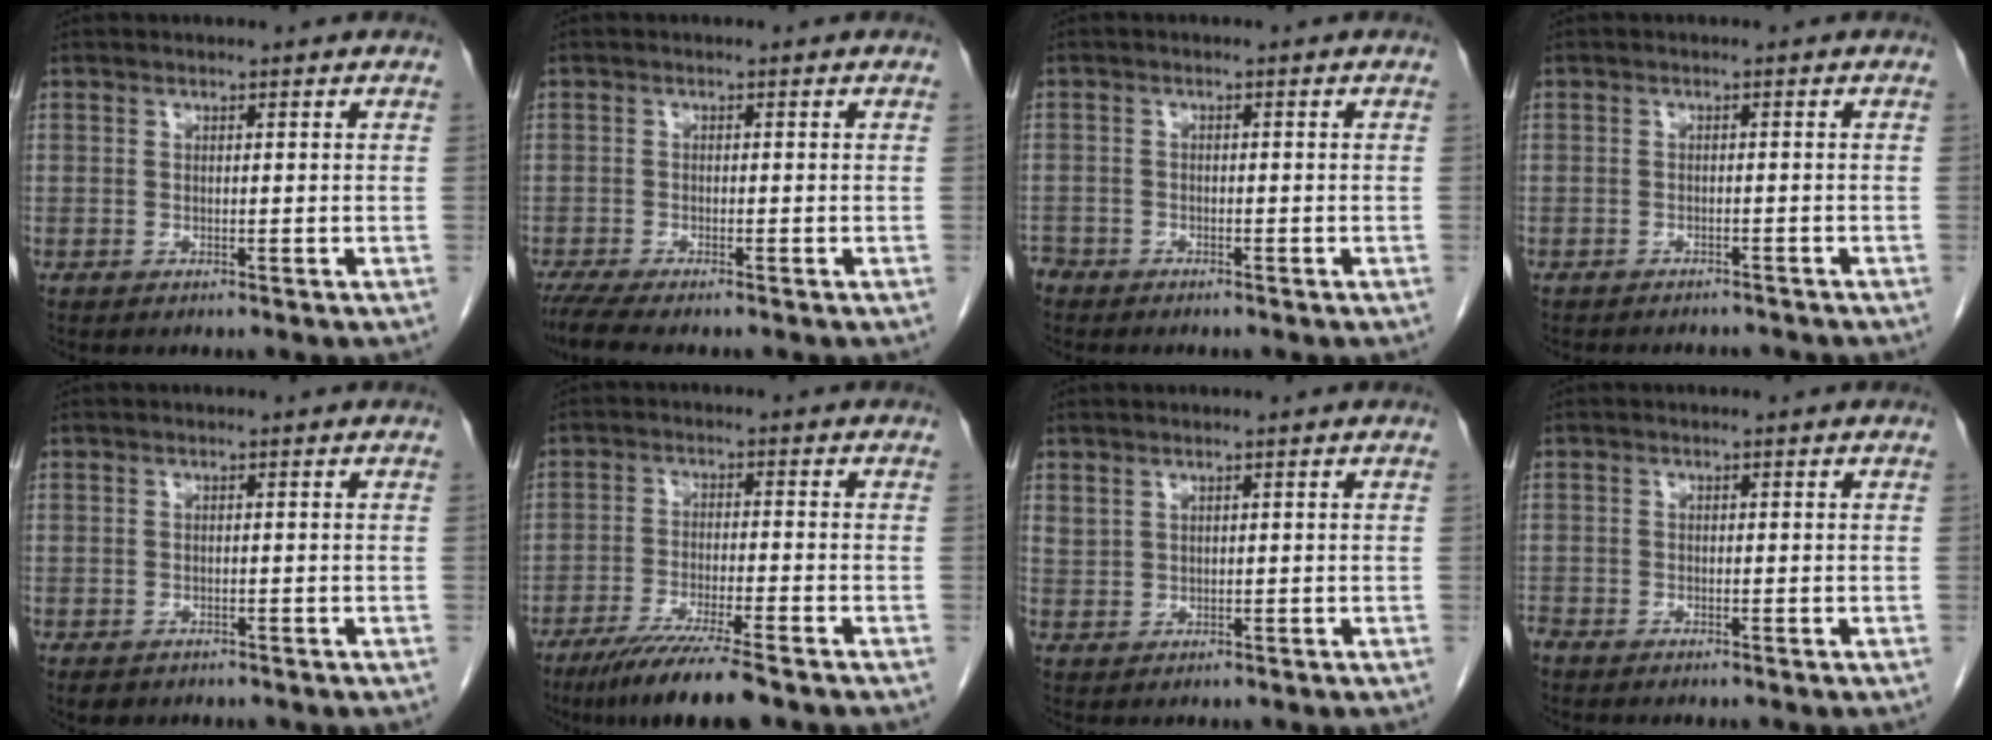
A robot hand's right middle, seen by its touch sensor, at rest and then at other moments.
{"total": 4.6, "force": [-3.8, 0.1, 2.6], "torque": [-0.050, -0.014, -0.066]}
{"total": 3.1, "force": [-2.7, 1.3, 0.5], "torque": [-0.008, -0.002, -0.046]}
{"total": 5.3, "force": [-4.9, 1.5, 1.2], "torque": [-0.015, -0.002, -0.060]}
{"total": 2.5, "force": [-1.9, 1.4, 0.9], "torque": [-0.015, -0.003, -0.022]}
{"total": 9.2, "force": [-6.8, -0.1, 6.2], "torque": [-0.105, -0.027, -0.116]}
{"total": 0.0}
{"total": 1.5, "force": [-1.4, 0.4, 0.4], "torque": [-0.012, -0.003, -0.024]}